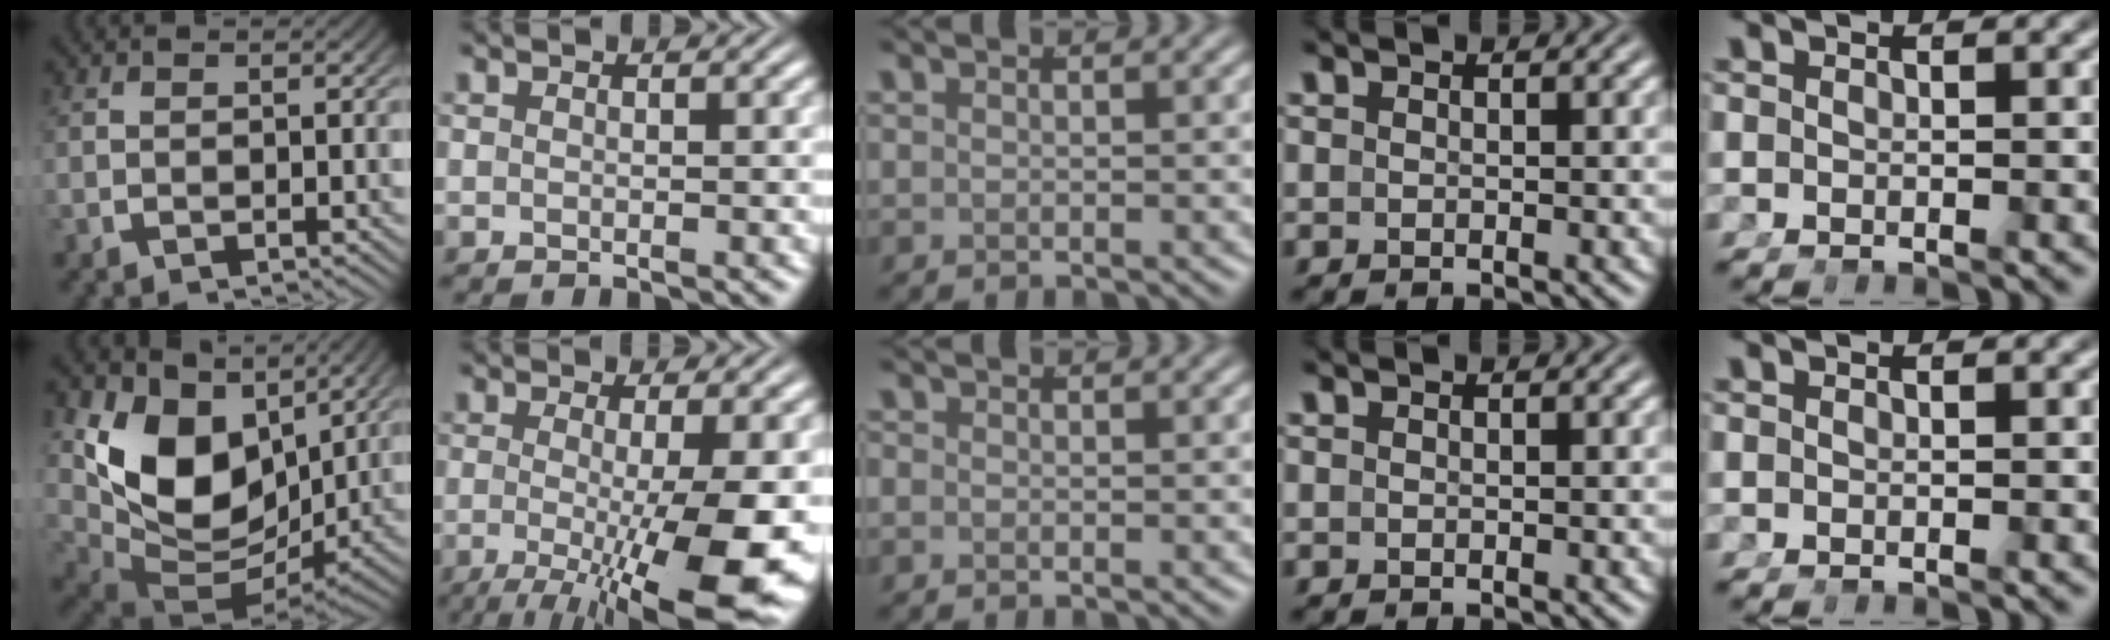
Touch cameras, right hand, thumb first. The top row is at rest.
{"thumb": {"total": 12.8, "force": [0.3, 8.5, 9.5], "torque": [-0.213, -0.057, 0.030]}, "index": {"total": 9.2, "force": [-3.1, 2.6, 8.3], "torque": [-0.137, -0.038, -0.028]}, "middle": {"total": 1.0, "force": [-0.4, 0.9, 0.3], "torque": [-0.012, -0.006, -0.009]}}